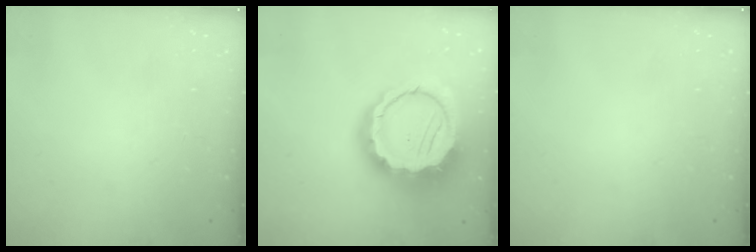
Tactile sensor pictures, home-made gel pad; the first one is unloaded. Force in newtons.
{"total": 20.7, "press": 20.3, "slide": 4.1}
{"total": 0.0}